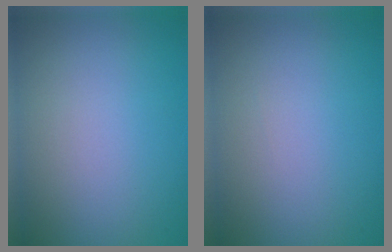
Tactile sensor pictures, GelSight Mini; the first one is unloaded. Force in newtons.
{"total": 0.0}